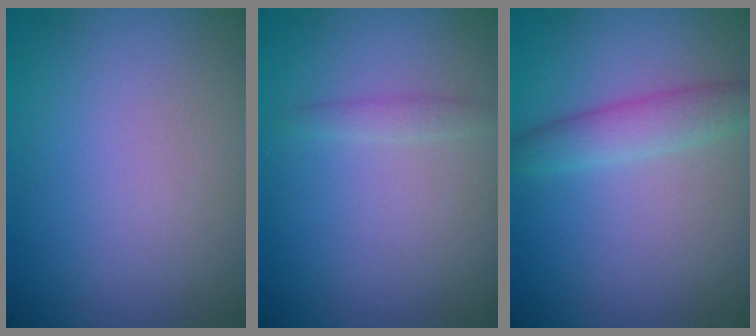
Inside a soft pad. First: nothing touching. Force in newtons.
{"total": 1.0, "press": 1.0, "slide": 0.0}
{"total": 2.7, "press": 2.7, "slide": 0.2}